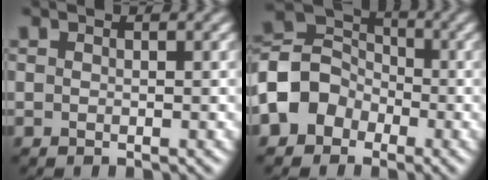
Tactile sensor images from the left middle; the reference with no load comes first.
{"total": 5.8, "force": [-2.3, 4.8, 2.3], "torque": [-0.041, 0.010, -0.064]}